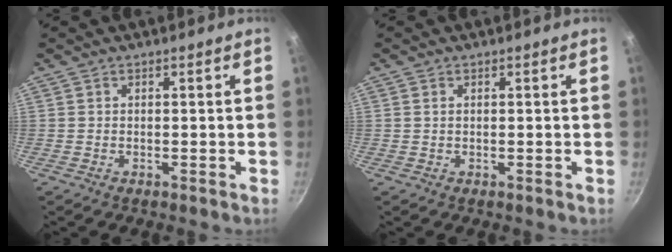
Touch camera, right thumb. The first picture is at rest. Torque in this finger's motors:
{"motor_torque": [0.23, 0.46, -0.43, 0.13, -0.02]}